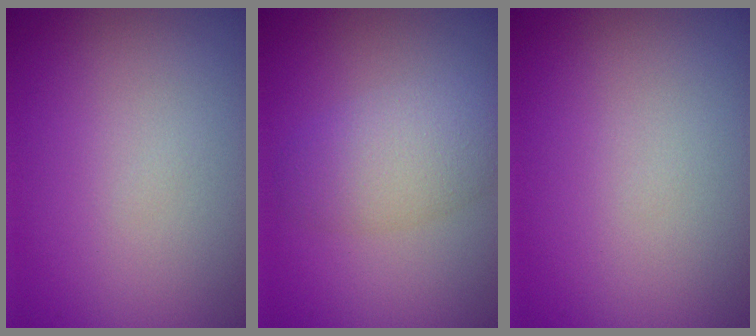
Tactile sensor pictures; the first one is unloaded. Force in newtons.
{"total": 2.4, "press": 2.4, "slide": 0.3}
{"total": 0.0}